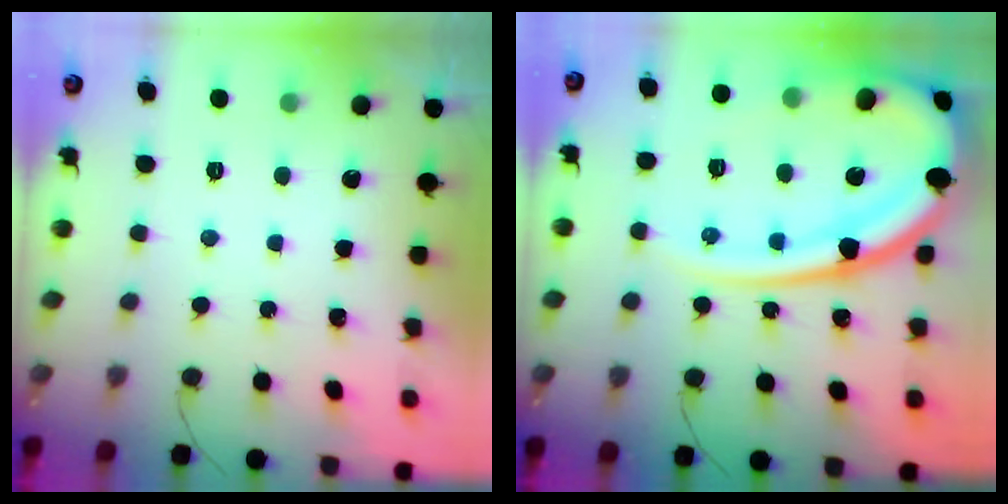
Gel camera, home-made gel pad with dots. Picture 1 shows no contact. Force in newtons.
{"total": 23.3, "press": 23.1, "slide": 2.9}